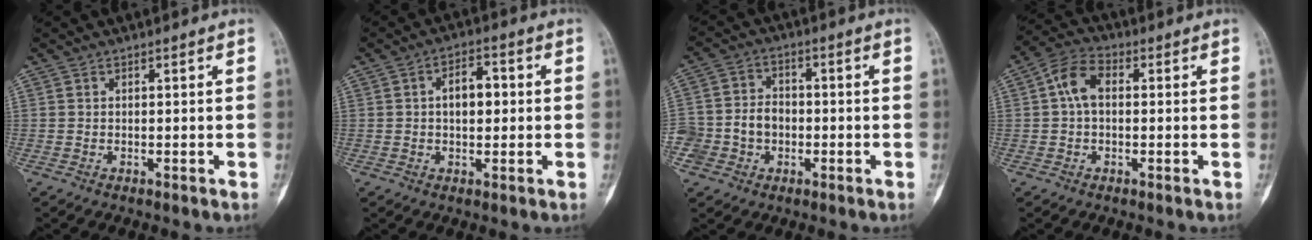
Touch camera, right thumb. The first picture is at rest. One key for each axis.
{"total": 6.1, "fx": 0.6, "fy": 3.4, "fz": 5.0, "tx": -0.065, "ty": 0.013, "tz": 0.003}
{"total": 8.8, "fx": -1.9, "fy": 7.5, "fz": 4.1, "tx": -0.051, "ty": 0.031, "tz": -0.033}
{"total": 6.8, "fx": 0.8, "fy": 4.2, "fz": 5.2, "tx": -0.095, "ty": 0.023, "tz": 0.006}